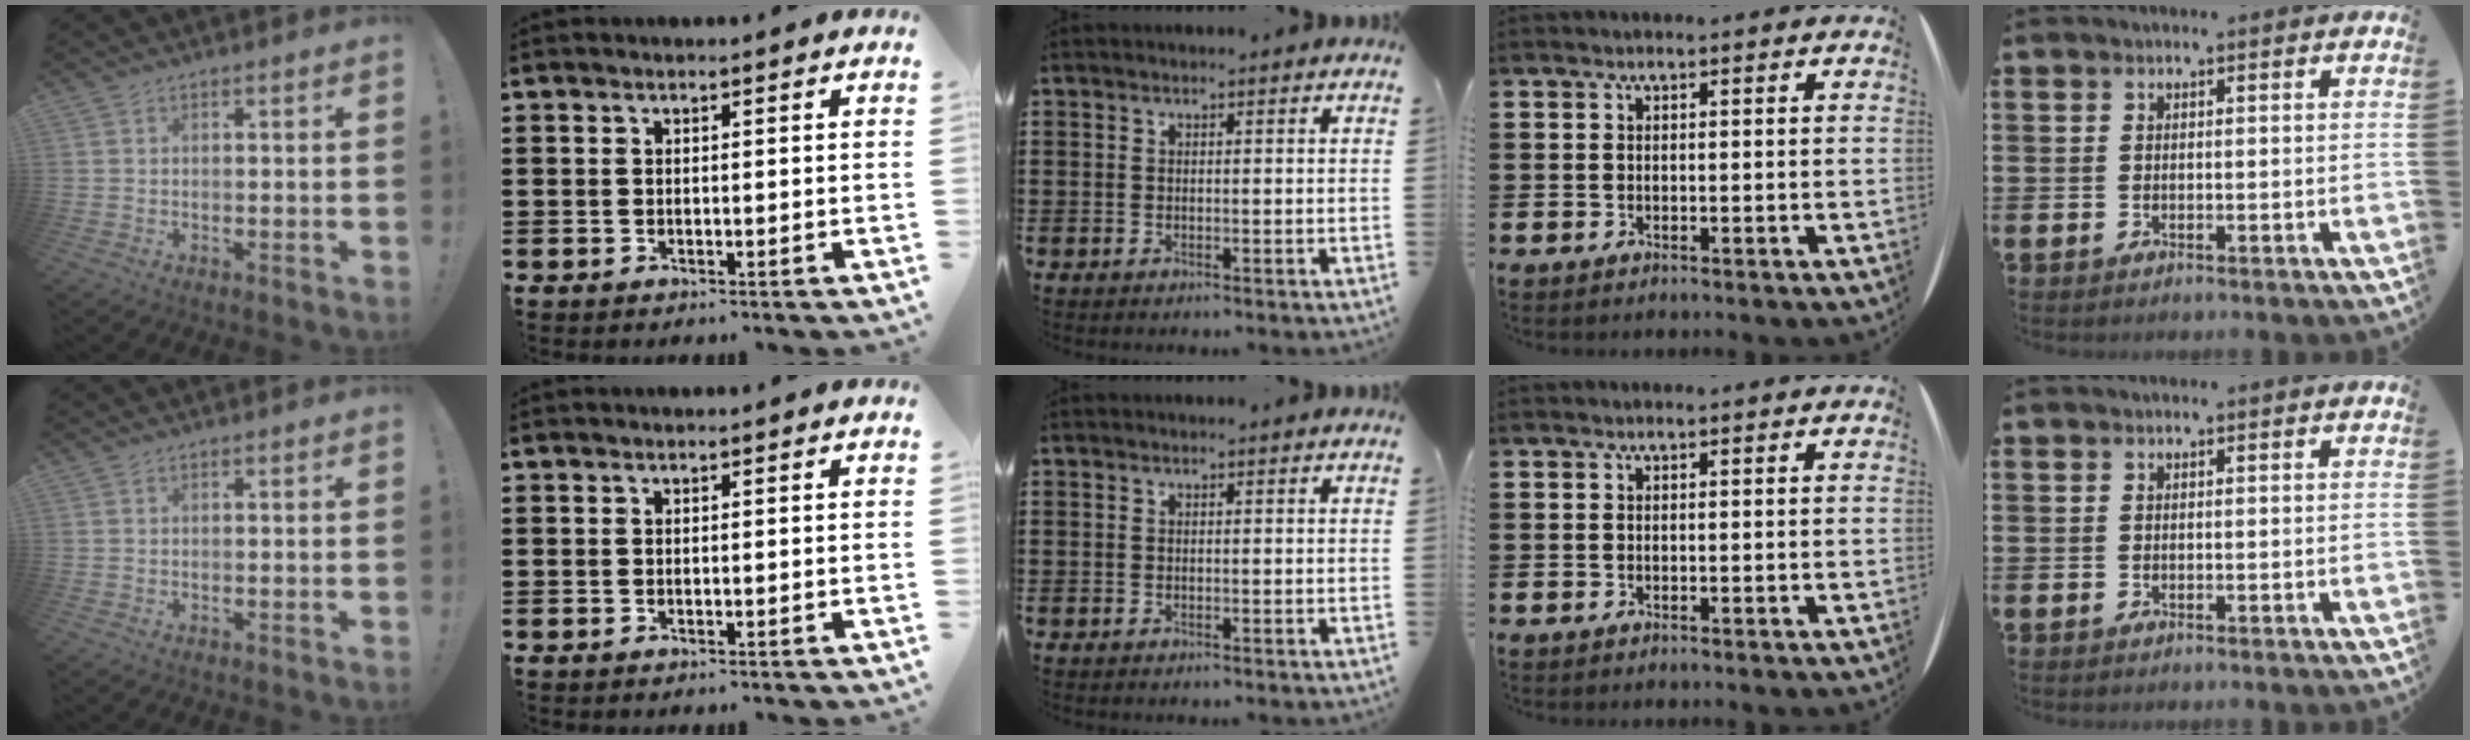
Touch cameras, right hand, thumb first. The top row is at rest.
{}